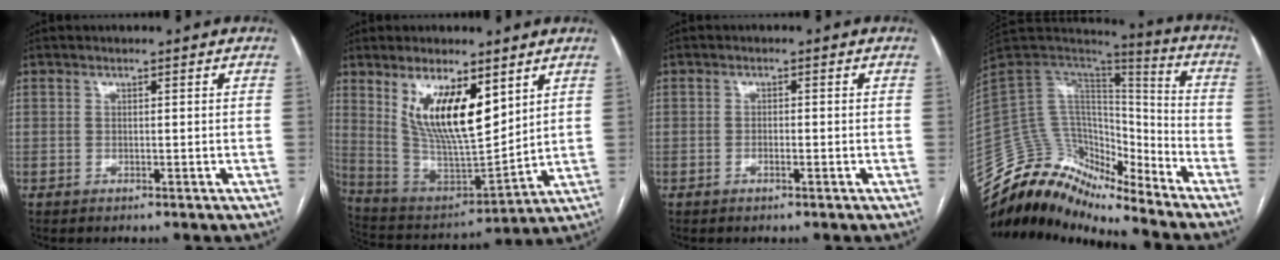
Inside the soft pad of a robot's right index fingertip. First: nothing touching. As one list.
[{"total": 14.9, "force": [6.8, 4.6, 12.5], "torque": [-0.233, -0.002, 0.138]}, {"total": 1.2, "force": [-0.7, 0.4, 0.9], "torque": [-0.017, 0.002, -0.010]}, {"total": 17.8, "force": [-17.2, 3.4, 3.0], "torque": [-0.046, 0.077, -0.303]}]